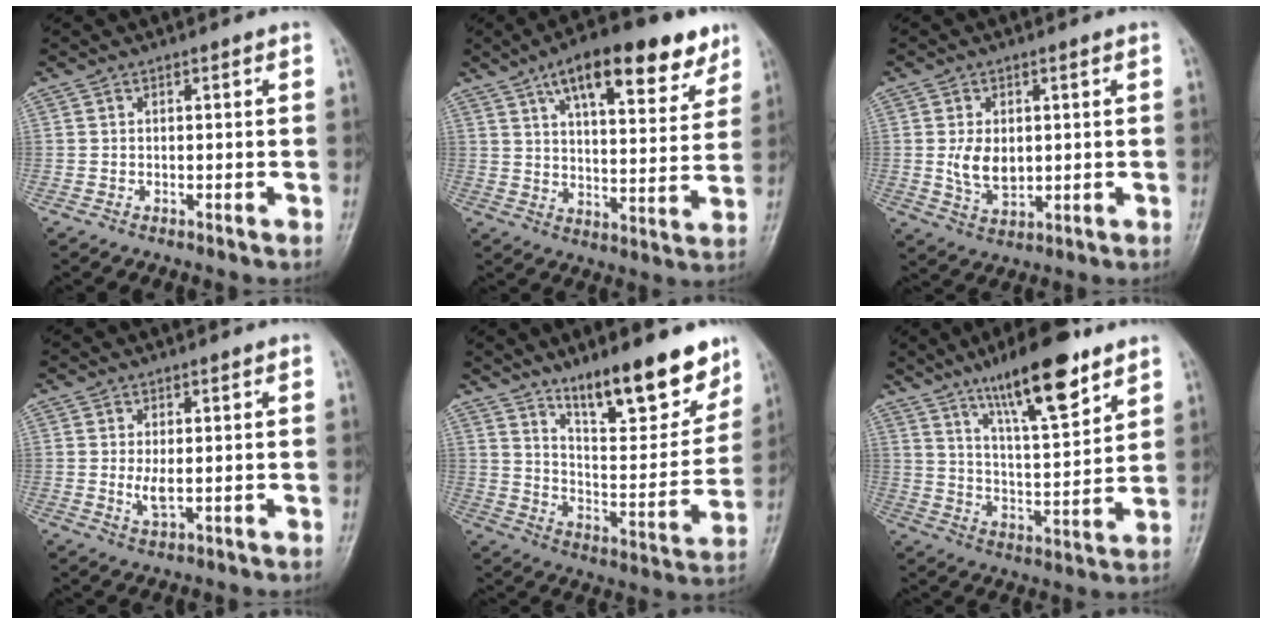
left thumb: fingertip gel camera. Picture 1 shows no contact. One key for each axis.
{"total": 19.1, "fx": 11.5, "fy": 7.3, "fz": 13.4, "tx": -0.162, "ty": -0.028, "tz": 0.175}
{"total": 6.2, "fx": 0.5, "fy": 4.1, "fz": 4.7, "tx": -0.074, "ty": -0.010, "tz": 0.020}
{"total": 2.8, "fx": 0.2, "fy": 1.0, "fz": 2.6, "tx": -0.053, "ty": -0.009, "tz": 0.011}
{"total": 18.3, "fx": 13.0, "fy": 5.3, "fz": 11.7, "tx": -0.129, "ty": -0.085, "tz": 0.211}
{"total": 16.5, "fx": 10.6, "fy": 4.3, "fz": 11.9, "tx": -0.172, "ty": -0.054, "tz": 0.182}